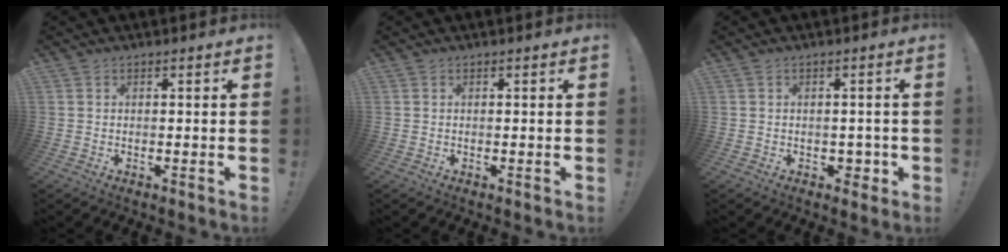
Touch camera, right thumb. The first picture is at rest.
{"total": 0.0}
{"total": 3.3, "force": [-0.2, 2.9, 1.6], "torque": [-0.015, 0.001, -0.002]}